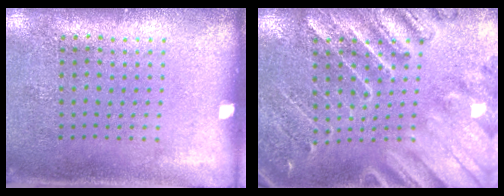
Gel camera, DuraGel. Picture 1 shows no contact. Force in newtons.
{"total": 3.2, "press": 2.9, "slide": 1.2}